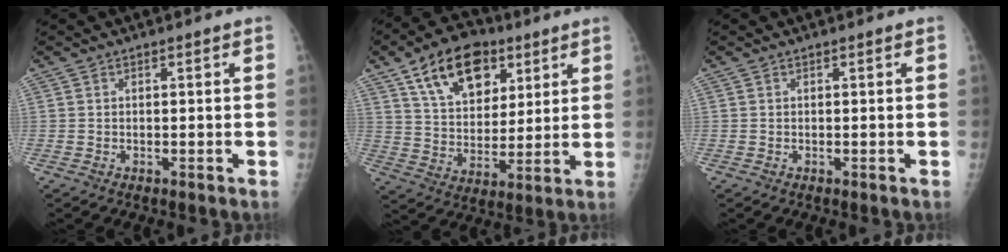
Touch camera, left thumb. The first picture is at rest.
{"total": 16.8, "force": [8.7, 10.4, 9.9], "torque": [-0.127, -0.030, 0.150]}
{"total": 0.0}